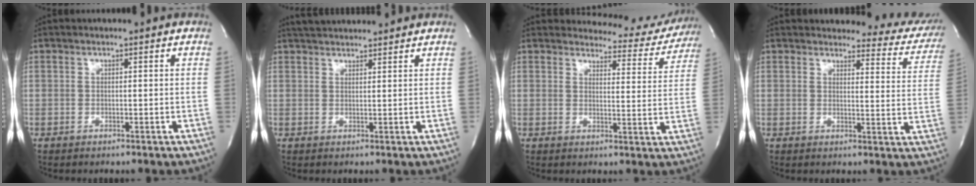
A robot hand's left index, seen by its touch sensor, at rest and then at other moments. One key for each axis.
{"total": 6.9, "fx": 6.4, "fy": 1.4, "fz": 2.1, "tx": -0.039, "ty": 0.032, "tz": 0.097}
{"total": 10.9, "fx": 10.5, "fy": 2.8, "fz": 0.3, "tx": 0.021, "ty": -0.040, "tz": 0.099}
{"total": 12.5, "fx": 12.0, "fy": 3.1, "fz": 1.8, "tx": 0.018, "ty": -0.068, "tz": 0.099}